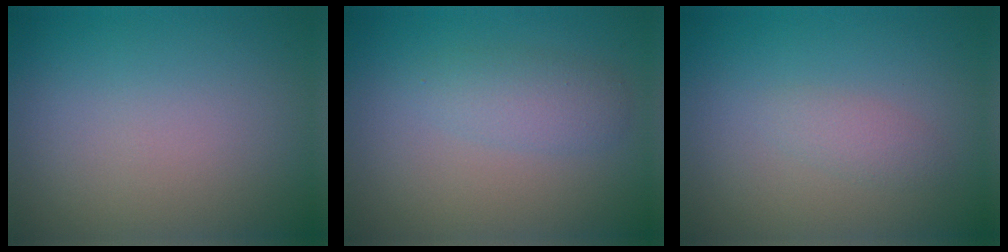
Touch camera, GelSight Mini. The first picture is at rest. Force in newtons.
{"total": 2.2, "press": 2.2, "slide": 0.0}
{"total": 1.2, "press": 1.2, "slide": 0.0}